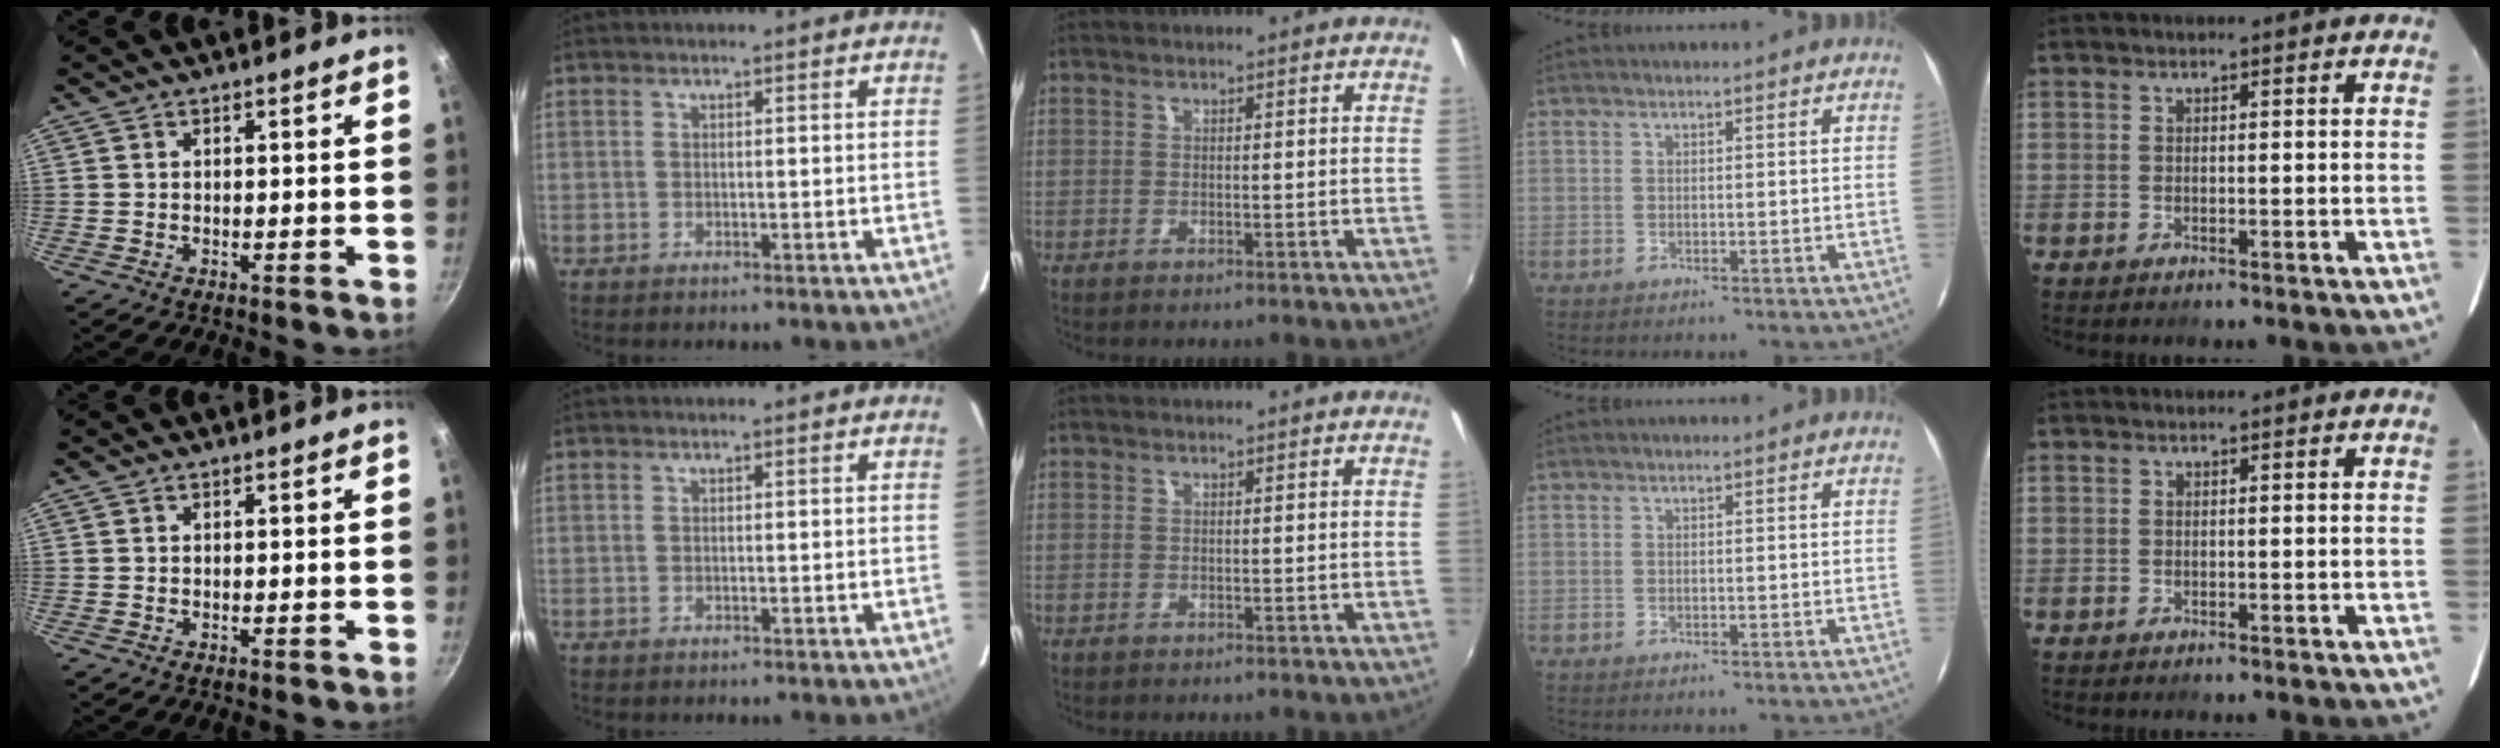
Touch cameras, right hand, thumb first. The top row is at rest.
{}